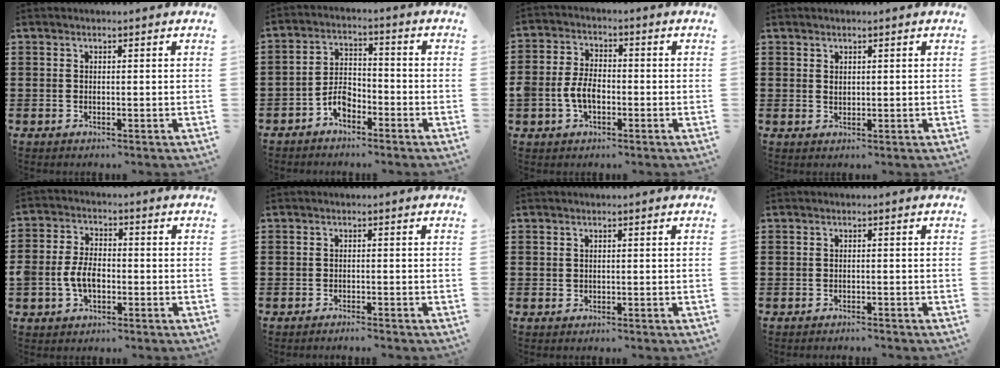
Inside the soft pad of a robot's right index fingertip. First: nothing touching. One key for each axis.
{"total": 4.6, "fx": -2.9, "fy": 2.5, "fz": 2.6, "tx": -0.061, "ty": 0.008, "tz": -0.059}
{"total": 5.1, "fx": -1.5, "fy": 3.3, "fz": 3.6, "tx": -0.086, "ty": 0.002, "tz": -0.032}
{"total": 0.9, "fx": 0.6, "fy": 0.6, "fz": 0.4, "tx": -0.011, "ty": 0.003, "tz": 0.011}
{"total": 5.4, "fx": -1.4, "fy": 3.5, "fz": 3.8, "tx": -0.090, "ty": 0.003, "tz": -0.031}
{"total": 1.1, "fx": -1.1, "fy": -0.1, "fz": 0.3, "tx": -0.006, "ty": 0.001, "tz": -0.022}
{"total": 0.5, "fx": 0.0, "fy": 0.5, "fz": 0.1, "tx": -0.004, "ty": 0.004, "tz": 0.000}
{"total": 0.8, "fx": -0.8, "fy": 0.0, "fz": 0.1, "tx": -0.004, "ty": 0.000, "tz": -0.017}